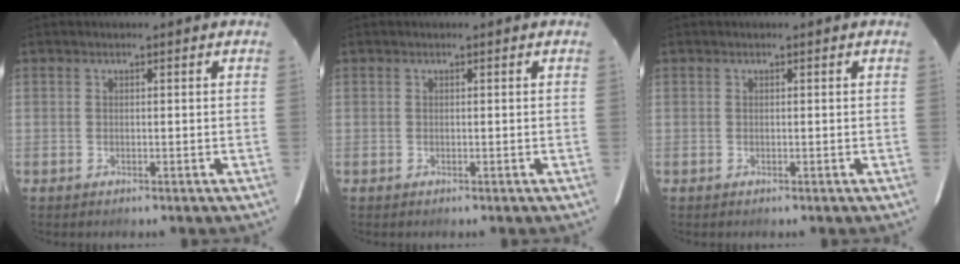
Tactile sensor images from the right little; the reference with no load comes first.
{"total": 0.0}
{"total": 0.0}